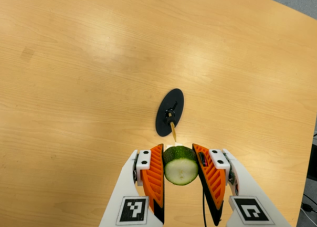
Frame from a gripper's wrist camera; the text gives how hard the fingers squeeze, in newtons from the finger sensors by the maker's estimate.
{"total": 10.4, "left": 9.2, "right": 11.6}